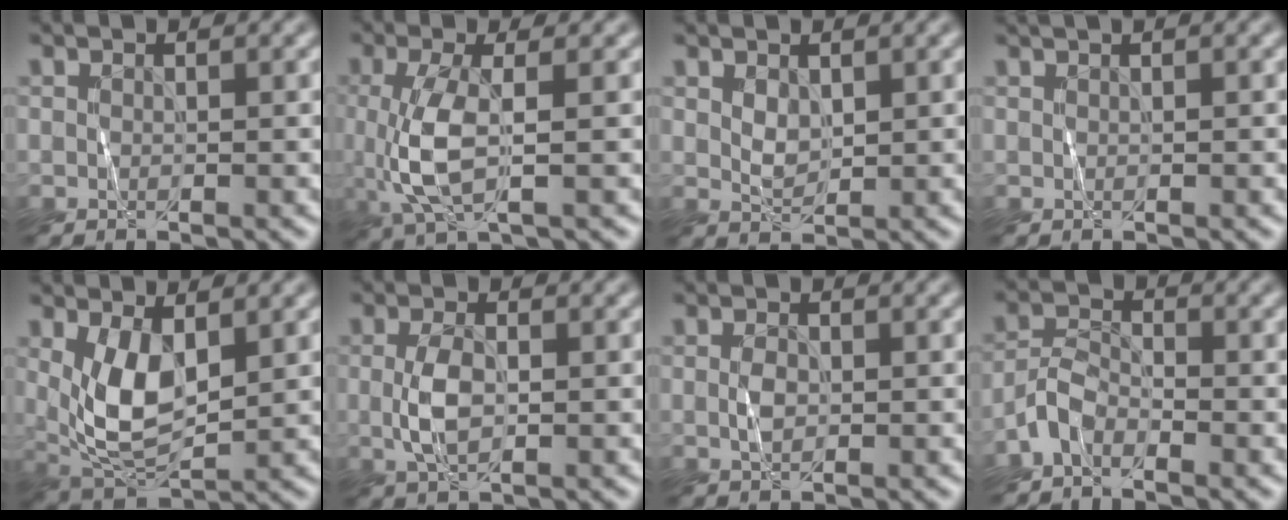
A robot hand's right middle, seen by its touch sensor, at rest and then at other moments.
{"total": 4.4, "force": [-0.2, 1.5, 4.1], "torque": [-0.107, -0.004, -0.003]}
{"total": 1.3, "force": [0.8, 0.8, 0.6], "torque": [-0.020, -0.001, 0.022]}
{"total": 1.8, "force": [1.1, 0.7, 1.3], "torque": [-0.010, -0.006, 0.004]}
{"total": 5.4, "force": [1.0, 2.7, 4.6], "torque": [-0.107, -0.009, 0.028]}
{"total": 2.8, "force": [0.0, 1.4, 2.4], "torque": [-0.062, 0.001, 0.001]}
{"total": 1.2, "force": [0.0, 0.9, 0.9], "torque": [-0.024, 0.002, 0.002]}
{"total": 2.6, "force": [-1.9, 1.2, 1.3], "torque": [-0.028, 0.009, -0.046]}